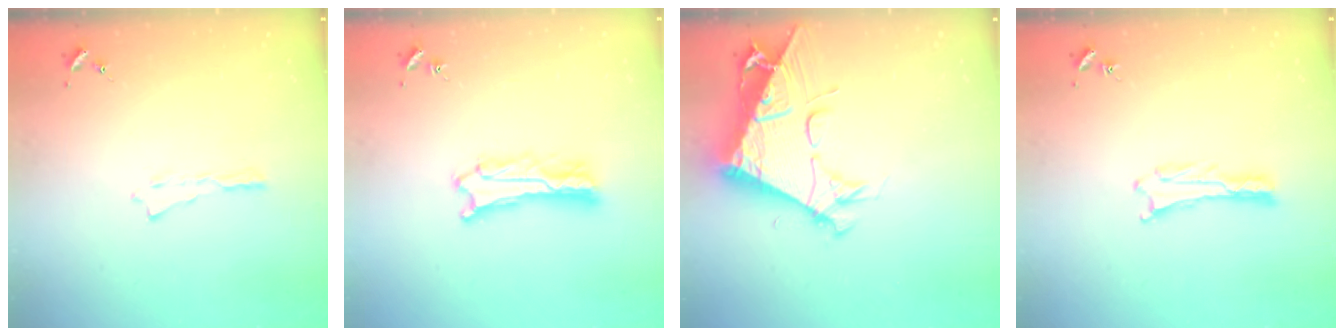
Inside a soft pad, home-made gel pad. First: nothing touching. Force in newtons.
{"total": 3.3, "press": 3.3, "slide": 0.5}
{"total": 9.4, "press": 9.4, "slide": 0.9}
{"total": 0.6, "press": 0.6, "slide": 0.1}